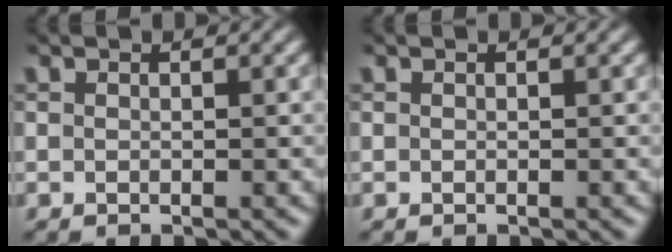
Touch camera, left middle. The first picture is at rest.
{"total": 0.0}